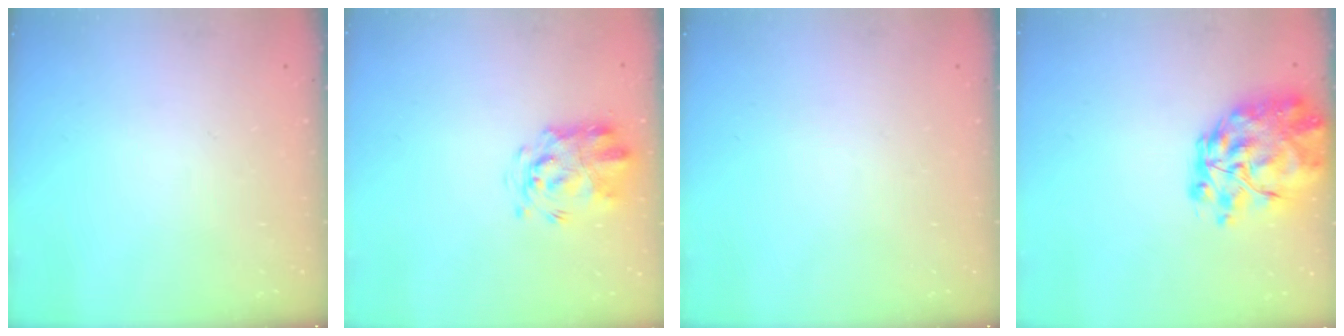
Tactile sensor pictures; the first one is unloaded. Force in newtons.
{"total": 3.2, "press": 3.0, "slide": 1.0}
{"total": 0.0}
{"total": 11.9, "press": 11.3, "slide": 3.9}